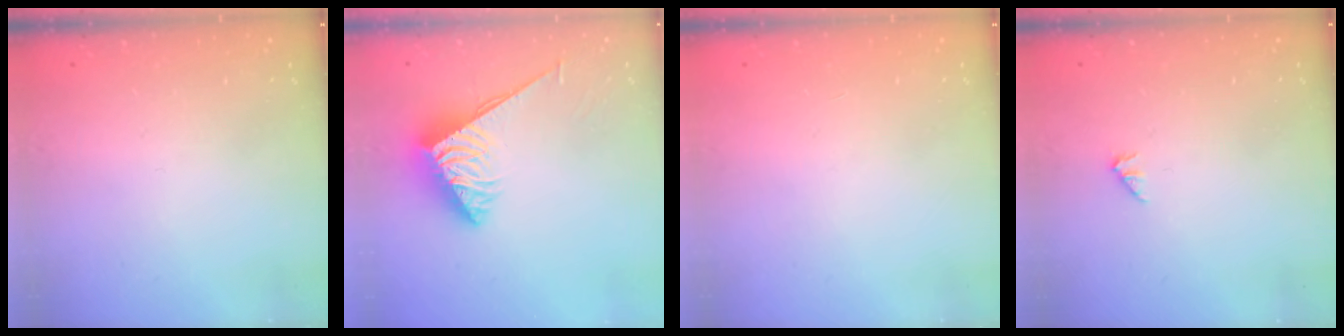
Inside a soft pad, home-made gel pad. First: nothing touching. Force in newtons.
{"total": 3.9, "press": 3.9, "slide": 0.5}
{"total": 0.0}
{"total": 0.0}